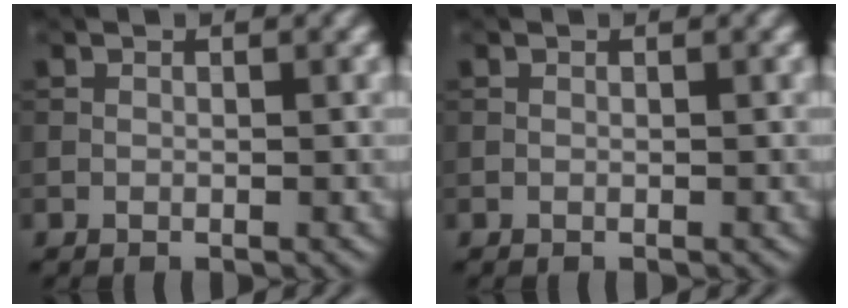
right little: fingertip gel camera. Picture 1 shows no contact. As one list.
[{"total": 0.0}]